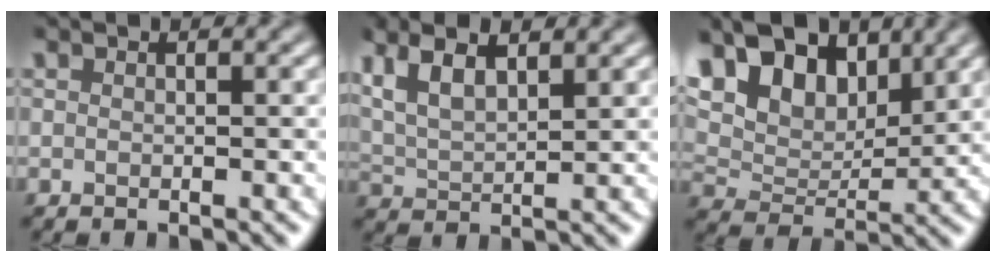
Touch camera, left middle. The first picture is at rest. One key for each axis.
{"total": 5.2, "fx": 3.0, "fy": 1.8, "fz": 3.8, "tx": -0.081, "ty": 0.008, "tz": 0.055}
{"total": 10.2, "fx": 5.8, "fy": 5.8, "fz": 6.1, "tx": -0.122, "ty": 0.020, "tz": 0.083}